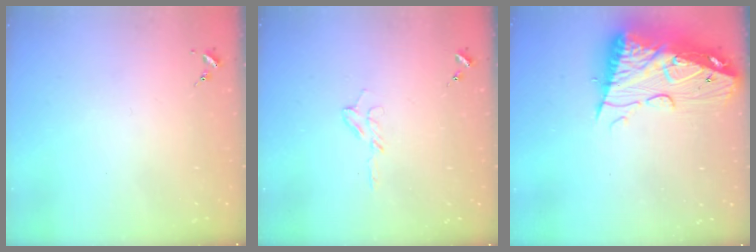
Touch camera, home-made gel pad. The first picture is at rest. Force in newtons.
{"total": 4.9, "press": 4.8, "slide": 0.6}
{"total": 18.4, "press": 18.3, "slide": 1.5}